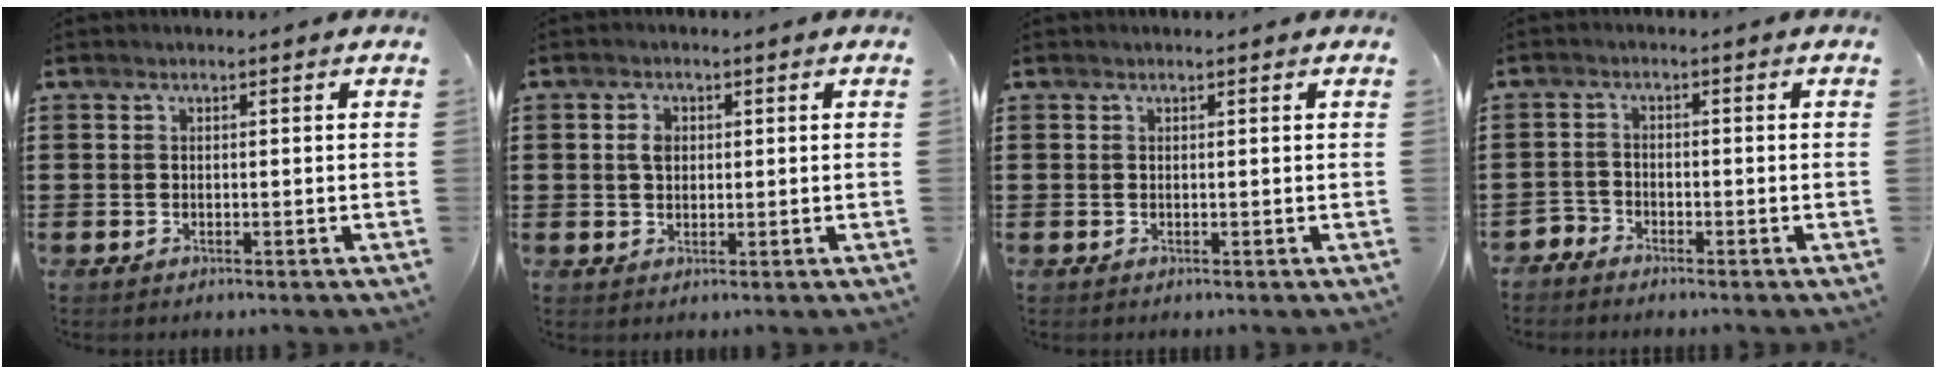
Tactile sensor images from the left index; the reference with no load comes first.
{"total": 2.1, "force": [0.5, 1.6, 1.4], "torque": [-0.031, 0.008, 0.008]}
{"total": 0.0}
{"total": 2.4, "force": [-2.3, 0.5, -0.3], "torque": [-0.003, 0.002, -0.052]}